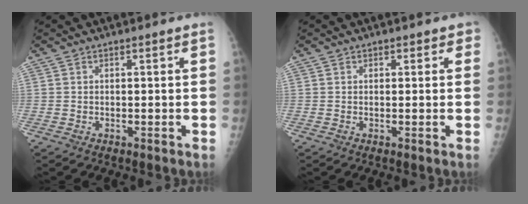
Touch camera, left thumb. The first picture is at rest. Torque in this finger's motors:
{"motor_torque": [-0.19, 0.04, -0.16, -0.06, 0.02]}